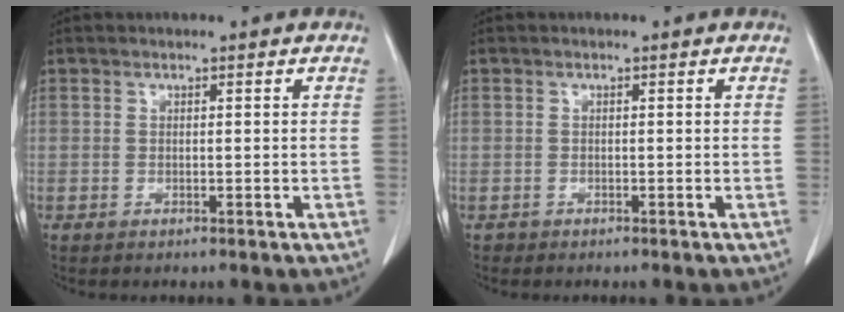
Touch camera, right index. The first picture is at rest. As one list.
[{"total": 0.7, "force": [-0.5, 0.5, -0.1], "torque": [-0.004, 0.003, -0.012]}]